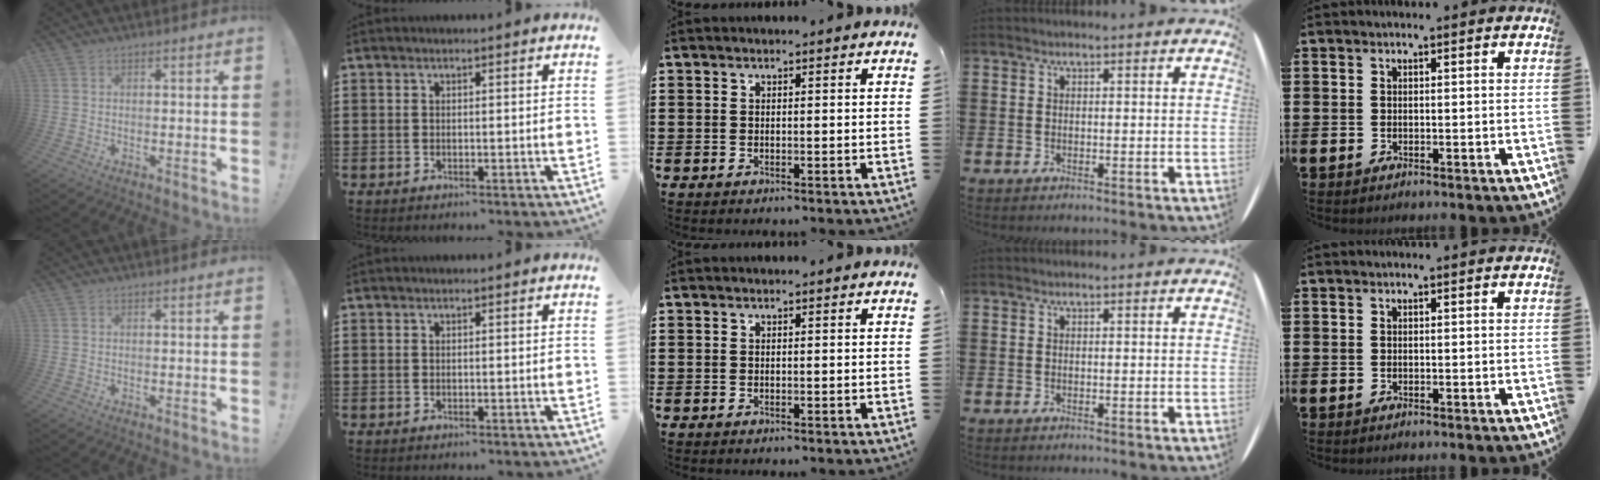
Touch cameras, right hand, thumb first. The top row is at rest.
{}